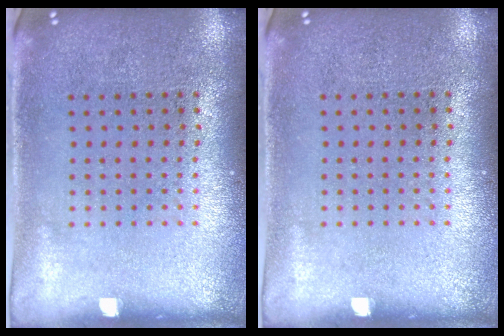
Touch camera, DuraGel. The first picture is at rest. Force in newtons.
{"total": 0.0}